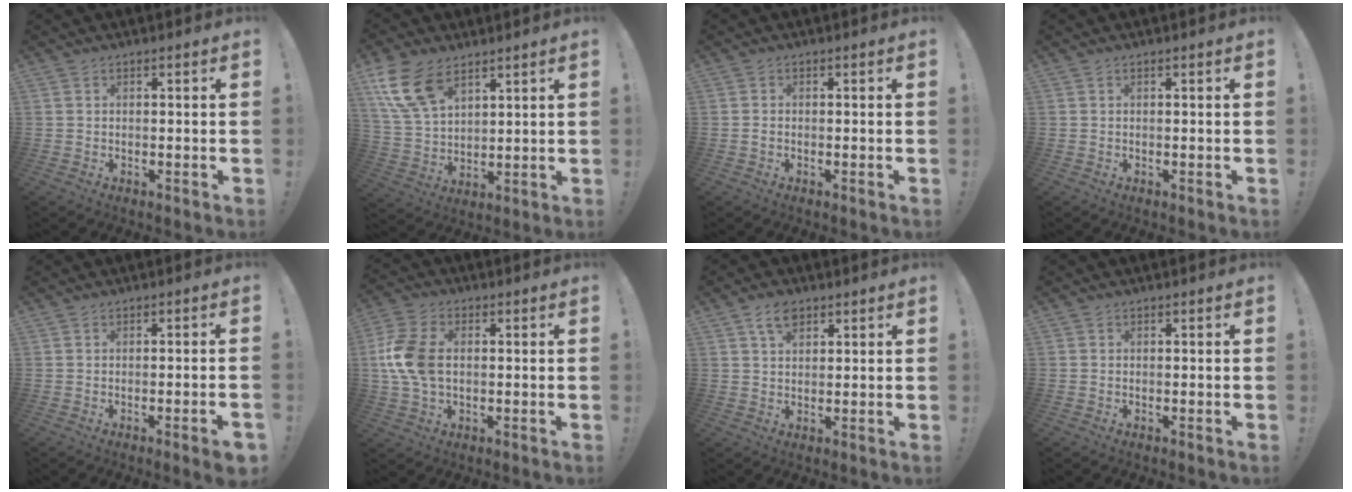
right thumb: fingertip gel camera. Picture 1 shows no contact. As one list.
[{"total": 12.4, "force": [7.4, 6.7, 7.5], "torque": [-0.142, -0.029, 0.141]}, {"total": 0.8, "force": [-0.2, 0.6, 0.5], "torque": [-0.011, 0.003, -0.003]}, {"total": 0.0}, {"total": 3.4, "force": [-1.4, 0.0, 3.1], "torque": [-0.052, 0.000, -0.019]}, {"total": 11.8, "force": [0.1, 8.0, 8.6], "torque": [-0.184, 0.002, 0.002]}, {"total": 5.1, "force": [3.0, 3.0, 2.8], "torque": [-0.048, -0.005, 0.055]}, {"total": 0.0}]